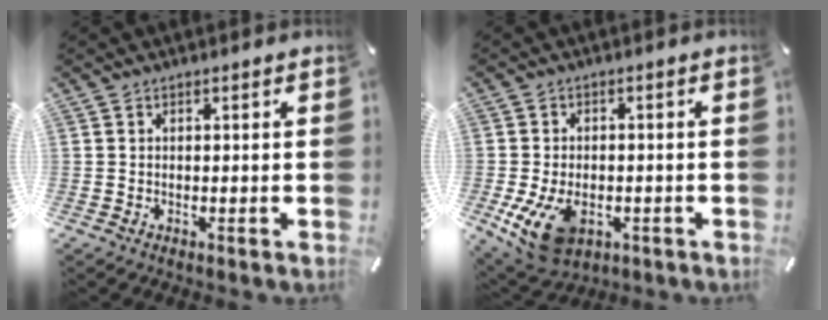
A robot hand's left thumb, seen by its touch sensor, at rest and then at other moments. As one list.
[{"total": 10.4, "force": [-3.2, 7.0, 7.0], "torque": [-0.136, 0.000, -0.055]}]